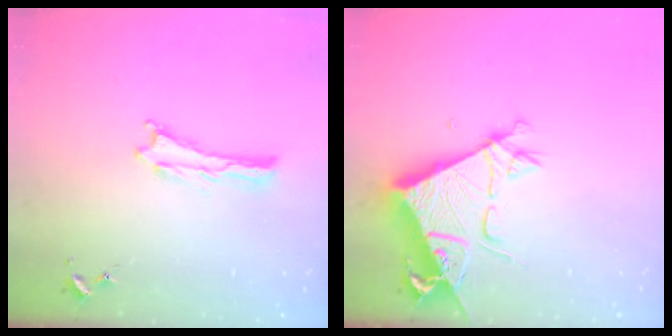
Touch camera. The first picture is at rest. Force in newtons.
{"total": 6.6, "press": 6.6, "slide": 0.7}